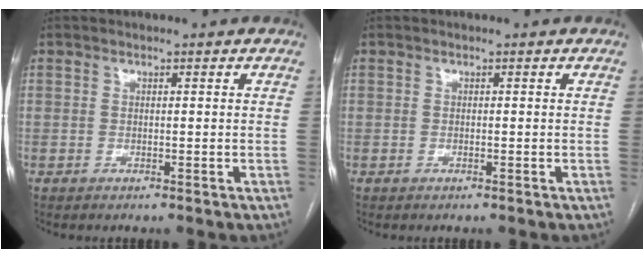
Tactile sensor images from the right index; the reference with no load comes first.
{"total": 0.0}